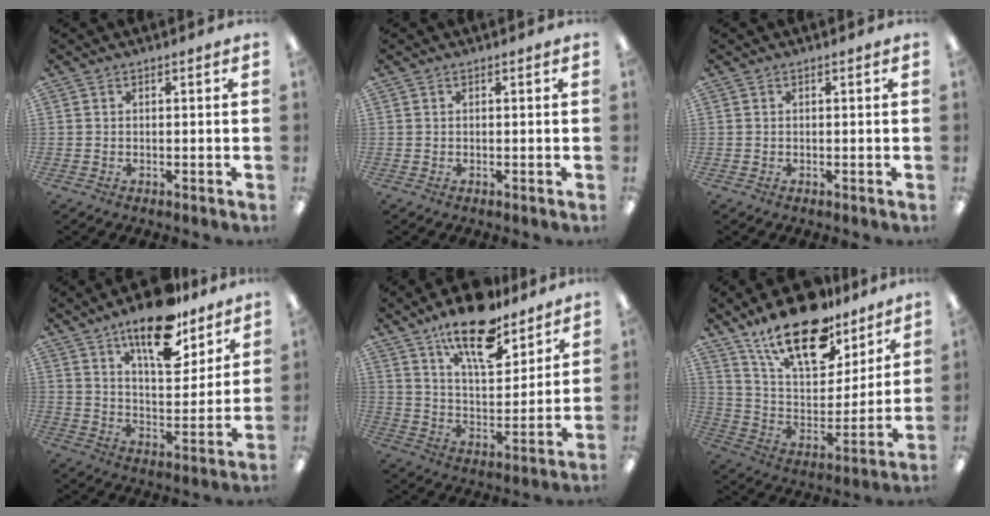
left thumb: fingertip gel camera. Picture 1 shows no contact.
{"total": 0.0}
{"total": 0.0}
{"total": 17.4, "force": [12.4, 7.0, 10.1], "torque": [-0.148, -0.070, 0.208]}
{"total": 16.9, "force": [12.8, 6.1, 9.2], "torque": [-0.148, -0.072, 0.217]}
{"total": 22.0, "force": [15.6, 9.8, 12.0], "torque": [-0.209, -0.092, 0.276]}